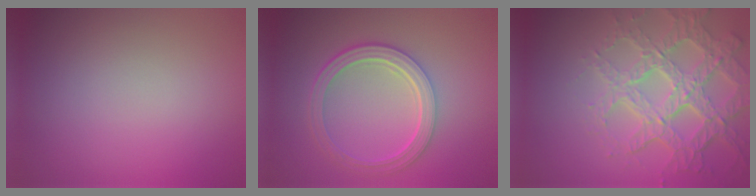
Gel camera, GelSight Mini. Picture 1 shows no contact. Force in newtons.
{"total": 5.0, "press": 3.8, "slide": 3.3}
{"total": 7.3, "press": 5.2, "slide": 5.2}